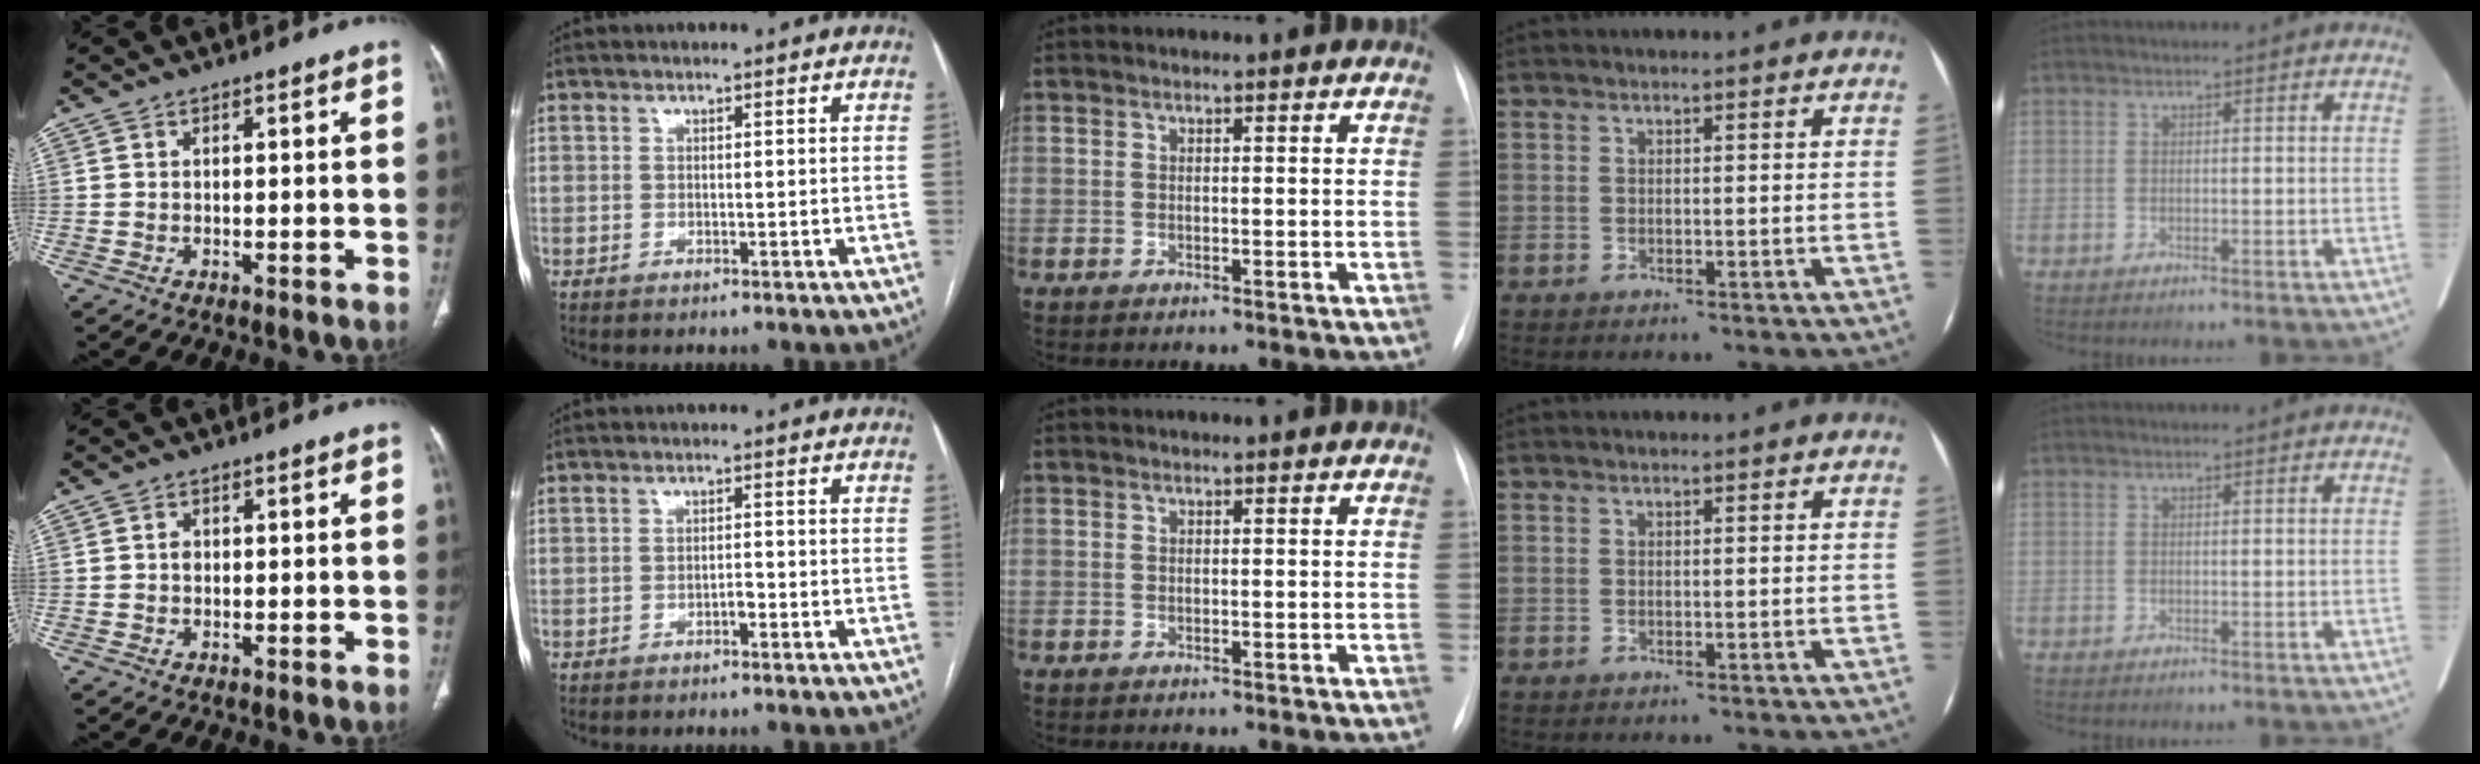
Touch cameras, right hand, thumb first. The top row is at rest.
{"thumb": {"total": 1.0, "force": [0.0, 0.8, 0.6], "torque": [-0.007, 0.003, -0.002]}, "index": {"total": 1.2, "force": [-0.7, 0.4, 0.9], "torque": [-0.013, 0.002, -0.012]}}